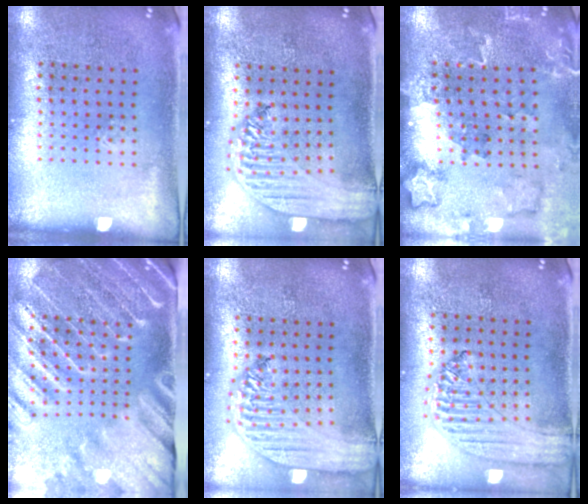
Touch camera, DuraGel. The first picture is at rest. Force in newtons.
{"total": 2.7, "press": 2.2, "slide": 1.6}
{"total": 1.8, "press": 1.8, "slide": 0.3}
{"total": 3.8, "press": 3.2, "slide": 1.9}
{"total": 2.7, "press": 2.2, "slide": 1.6}
{"total": 1.2, "press": 1.2, "slide": 0.1}